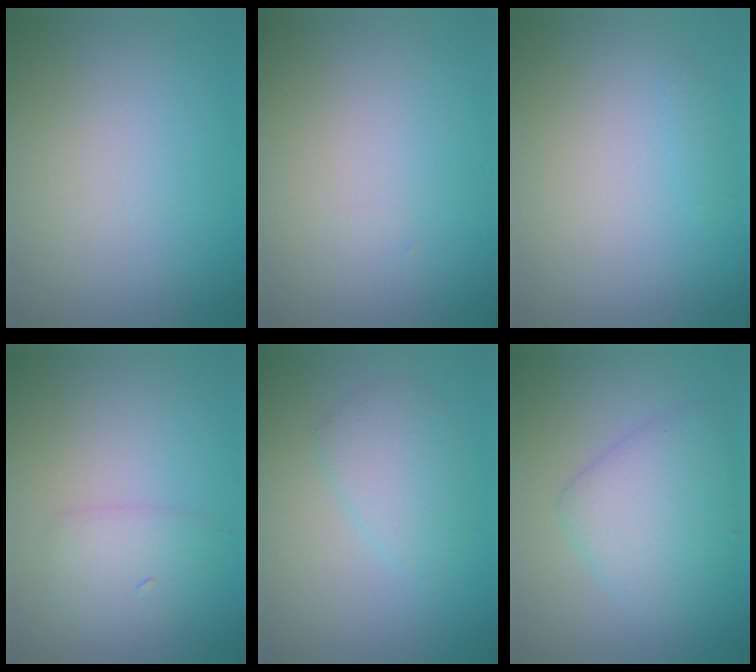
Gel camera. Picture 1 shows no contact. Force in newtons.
{"total": 0.0}
{"total": 0.5, "press": 0.5, "slide": 0.1}
{"total": 2.1, "press": 2.1, "slide": 0.1}
{"total": 2.4, "press": 2.4, "slide": 0.1}
{"total": 4.5, "press": 4.5, "slide": 0.2}